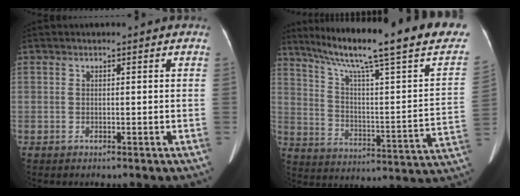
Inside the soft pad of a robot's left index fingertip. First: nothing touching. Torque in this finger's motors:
{"motor_torque": [0.42, -1.72, 0.46, 0.15]}